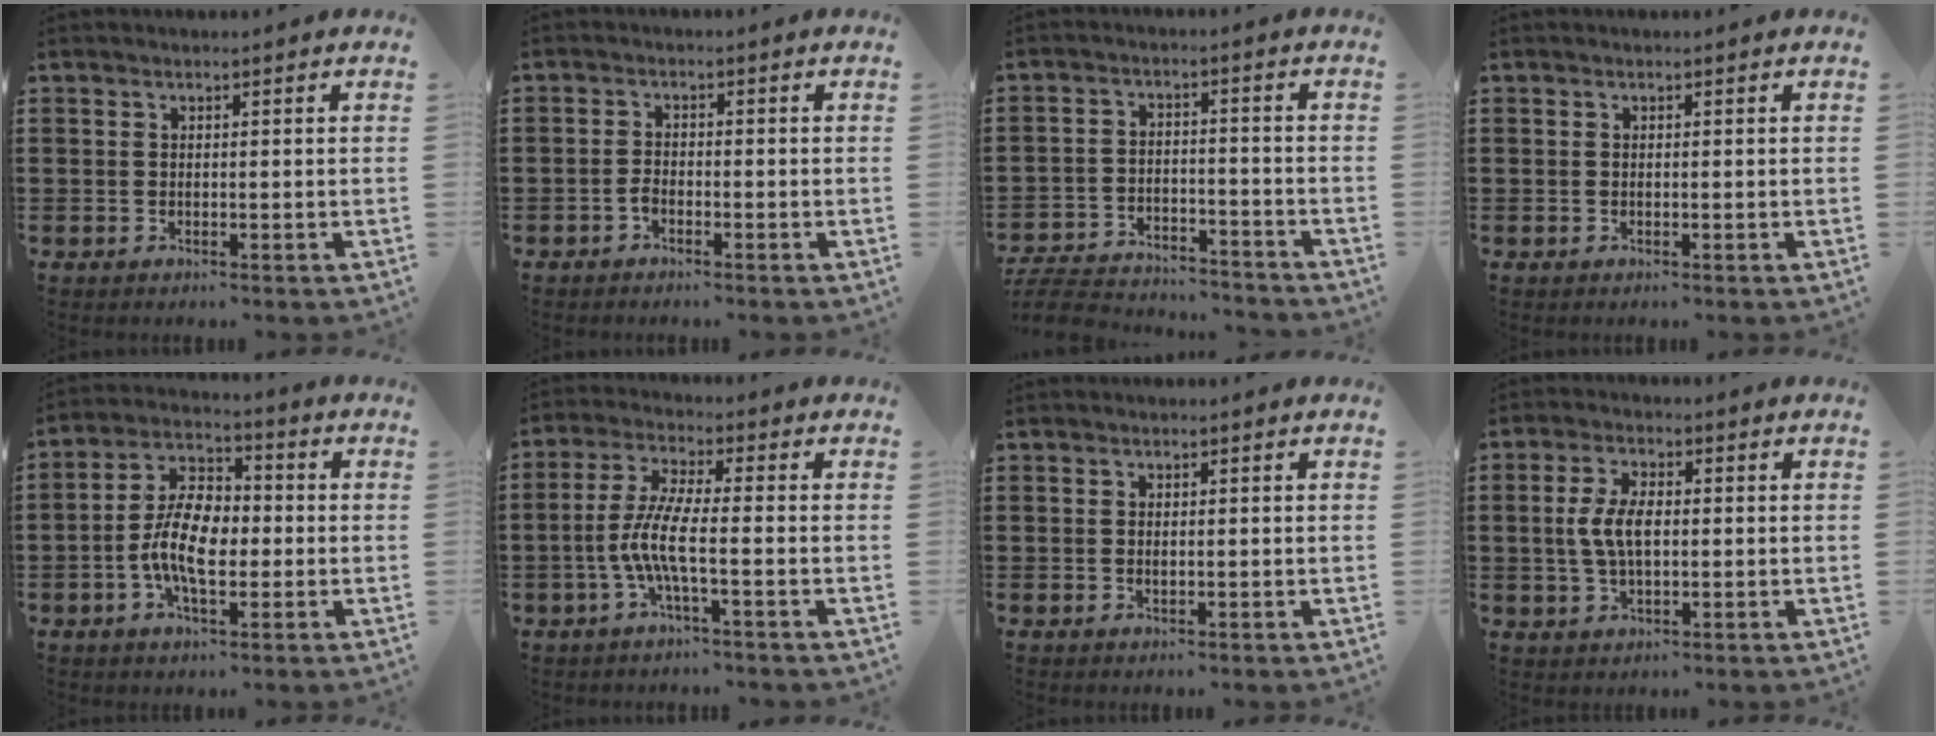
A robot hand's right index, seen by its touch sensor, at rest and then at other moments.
{"total": 1.6, "force": [-1.0, 0.7, 1.0], "torque": [-0.022, 0.000, -0.020]}
{"total": 5.7, "force": [-5.5, 0.8, 1.1], "torque": [-0.033, 0.006, -0.114]}
{"total": 0.0}
{"total": 8.9, "force": [-1.6, 4.6, 7.4], "torque": [-0.164, 0.005, -0.035]}
{"total": 6.8, "force": [-2.1, 1.1, 6.4], "torque": [-0.152, -0.014, -0.051]}
{"total": 0.8, "force": [0.0, 0.3, 0.7], "torque": [-0.014, 0.001, 0.000]}
{"total": 5.8, "force": [0.2, 2.7, 5.2], "torque": [-0.121, 0.001, -0.006]}